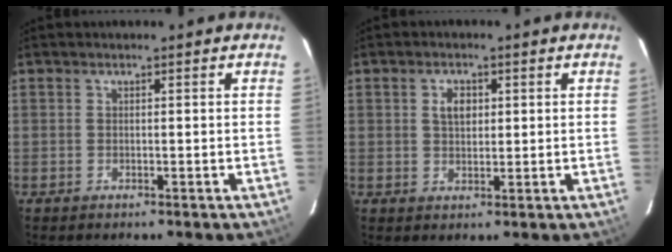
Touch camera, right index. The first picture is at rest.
{"total": 3.5, "force": [1.0, 2.3, 2.4], "torque": [-0.041, 0.007, 0.020]}